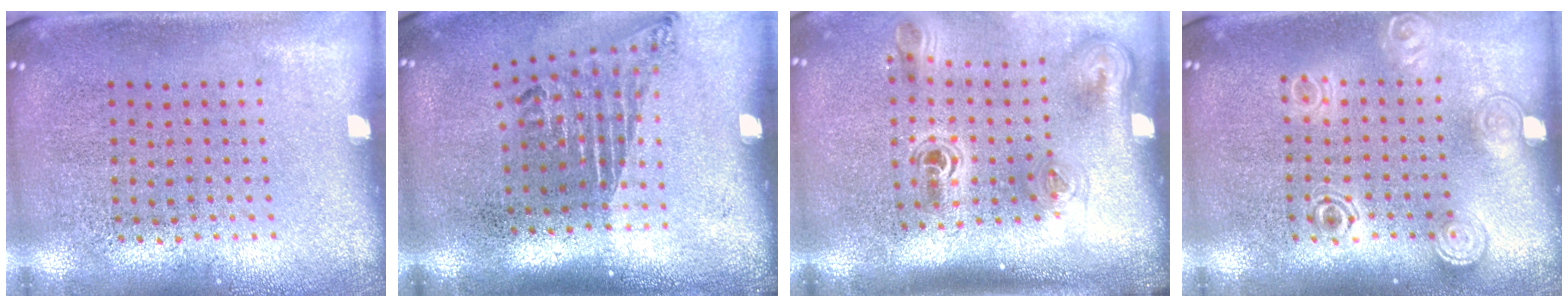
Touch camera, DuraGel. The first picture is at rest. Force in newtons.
{"total": 1.7, "press": 1.1, "slide": 1.3}
{"total": 2.3, "press": 1.5, "slide": 1.8}
{"total": 1.5, "press": 1.2, "slide": 0.9}